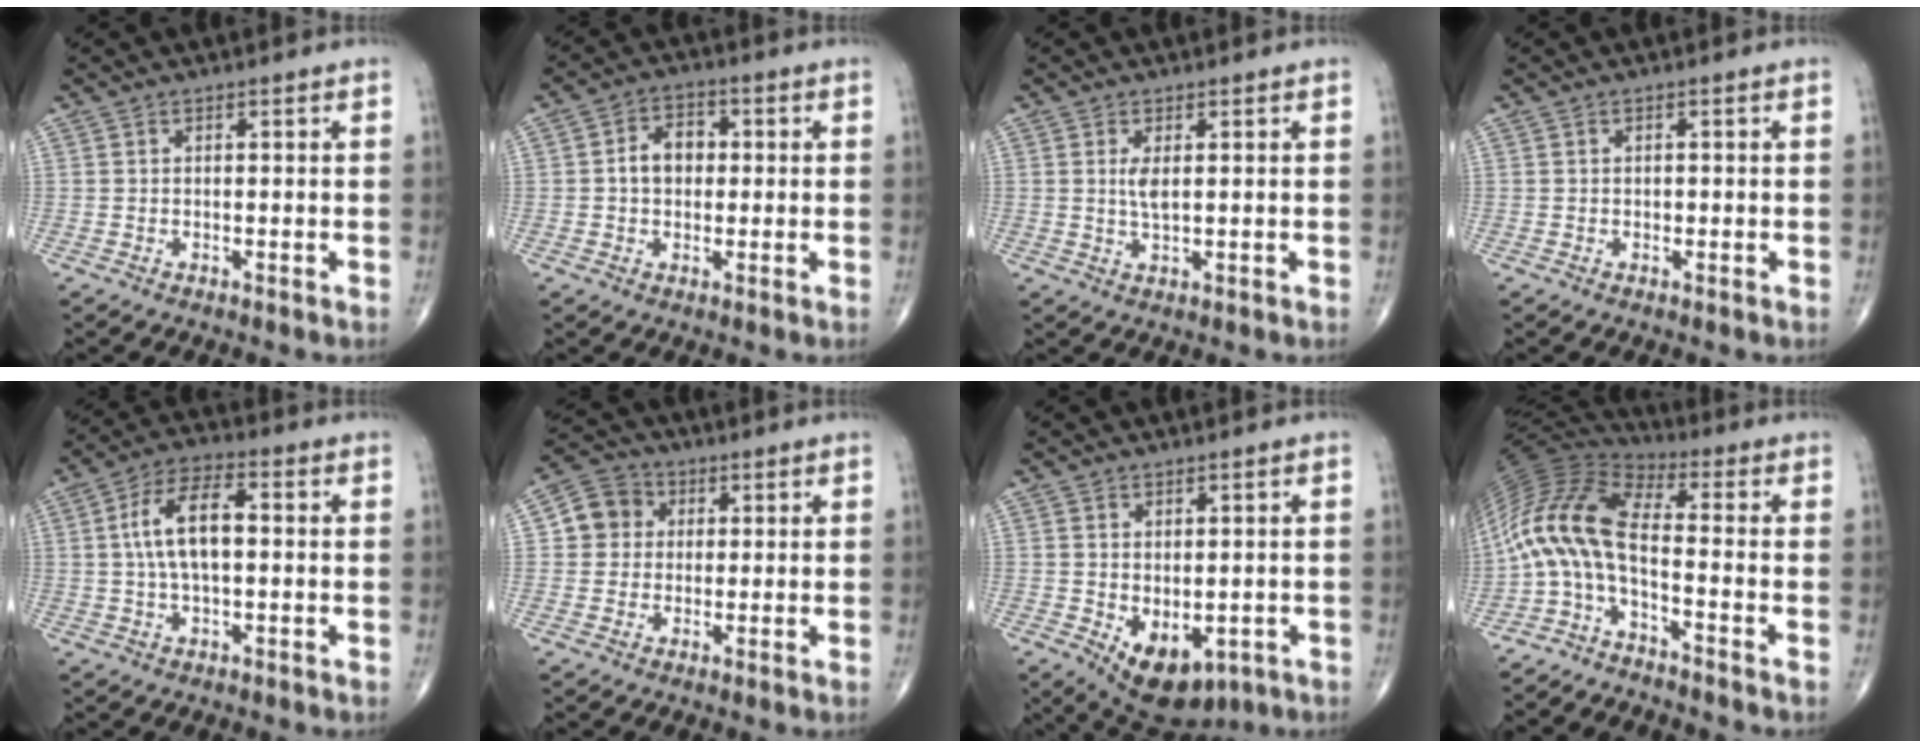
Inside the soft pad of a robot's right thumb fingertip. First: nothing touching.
{"total": 6.1, "force": [0.2, 4.6, 4.0], "torque": [-0.051, 0.017, -0.002]}
{"total": 2.7, "force": [0.6, 0.9, 2.5], "torque": [-0.051, -0.007, 0.014]}
{"total": 0.6, "force": [-0.1, 0.5, 0.3], "torque": [-0.003, 0.001, -0.004]}
{"total": 10.5, "force": [0.9, 4.9, 9.2], "torque": [-0.176, 0.021, 0.010]}
{"total": 6.9, "force": [1.2, 6.4, 2.3], "torque": [-0.018, 0.011, 0.011]}
{"total": 10.2, "force": [-3.2, 6.2, 7.5], "torque": [-0.093, -0.006, -0.028]}
{"total": 11.5, "force": [-4.2, 3.3, 10.2], "torque": [-0.223, 0.068, -0.098]}